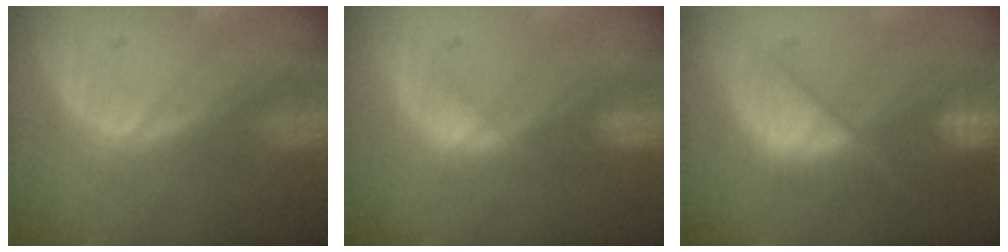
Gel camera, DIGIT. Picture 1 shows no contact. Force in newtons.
{"total": 2.9, "press": 2.9, "slide": 0.7}
{"total": 9.7, "press": 8.3, "slide": 5.1}